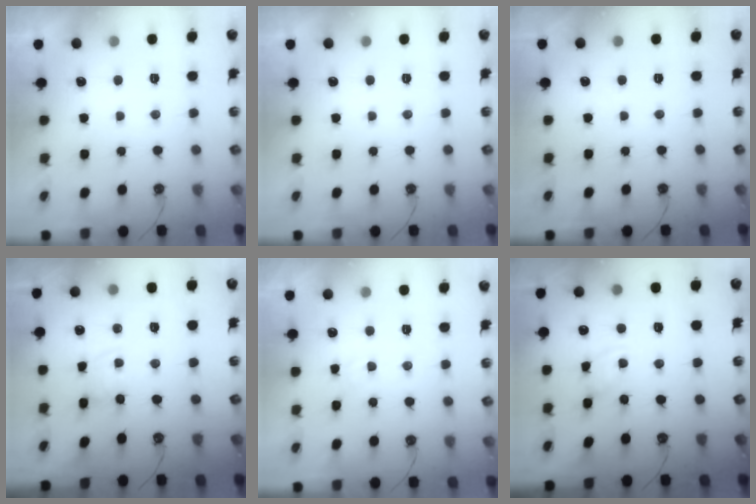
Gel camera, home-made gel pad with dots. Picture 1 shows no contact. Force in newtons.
{"total": 0.0}
{"total": 0.0}
{"total": 1.1, "press": 1.1, "slide": 0.1}
{"total": 5.6, "press": 5.6, "slide": 0.7}
{"total": 2.5, "press": 2.5, "slide": 0.1}